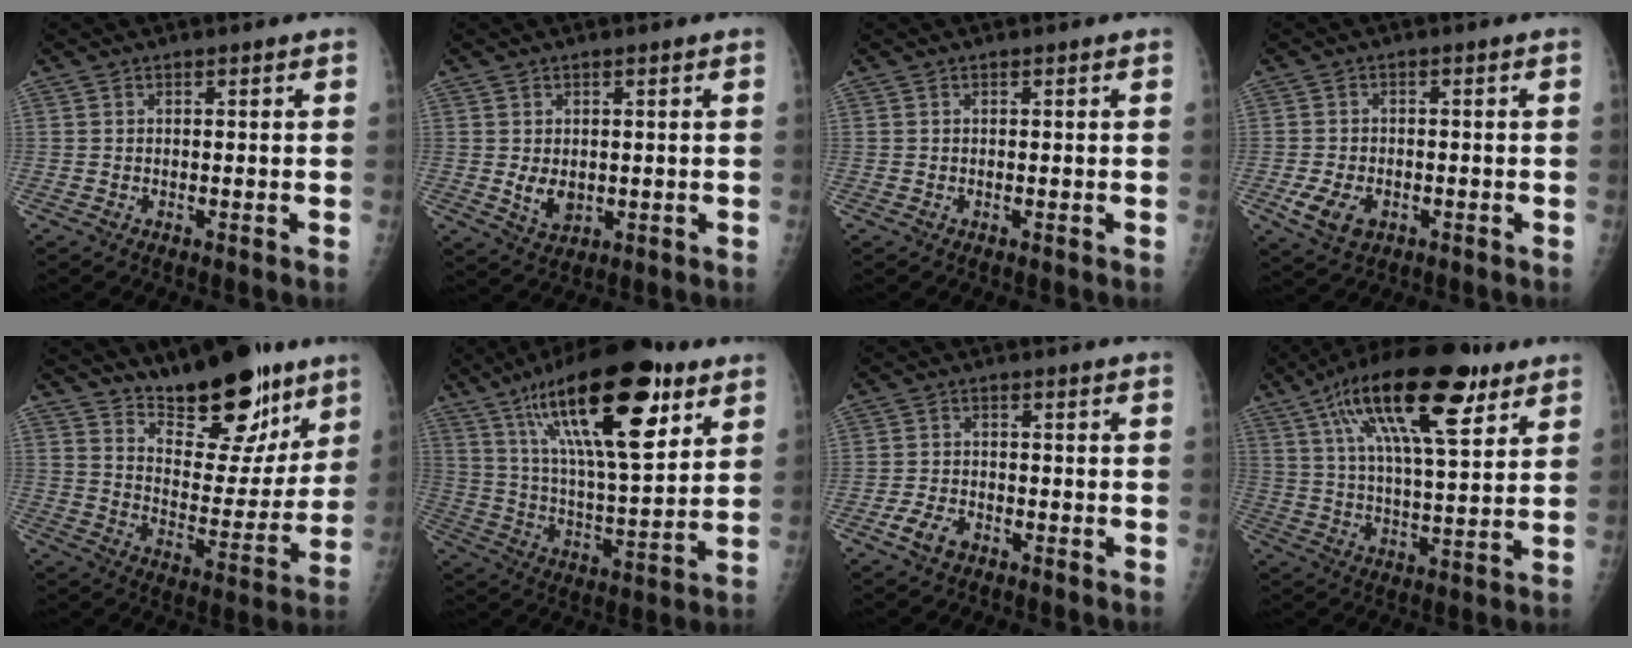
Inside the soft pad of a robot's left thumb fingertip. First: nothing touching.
{"total": 4.5, "force": [-0.1, 3.2, 3.2], "torque": [-0.042, -0.009, 0.009]}
{"total": 0.0}
{"total": 6.0, "force": [-2.3, 4.0, 3.9], "torque": [-0.071, 0.002, -0.035]}
{"total": 18.7, "force": [13.2, 7.6, 10.9], "torque": [-0.109, -0.092, 0.208]}
{"total": 25.2, "force": [13.0, 8.2, 19.9], "torque": [-0.310, -0.039, 0.222]}
{"total": 4.4, "force": [-2.6, 2.6, 2.5], "torque": [-0.047, 0.014, -0.046]}
{"total": 22.2, "force": [11.2, 7.8, 17.5], "torque": [-0.281, -0.019, 0.183]}